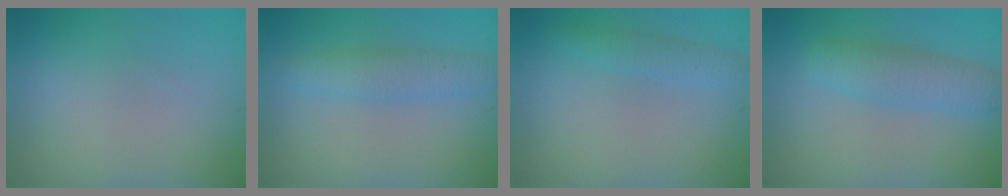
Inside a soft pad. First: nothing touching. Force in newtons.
{"total": 2.9, "press": 2.9, "slide": 0.1}
{"total": 1.7, "press": 1.7, "slide": 0.0}
{"total": 3.8, "press": 3.8, "slide": 0.2}